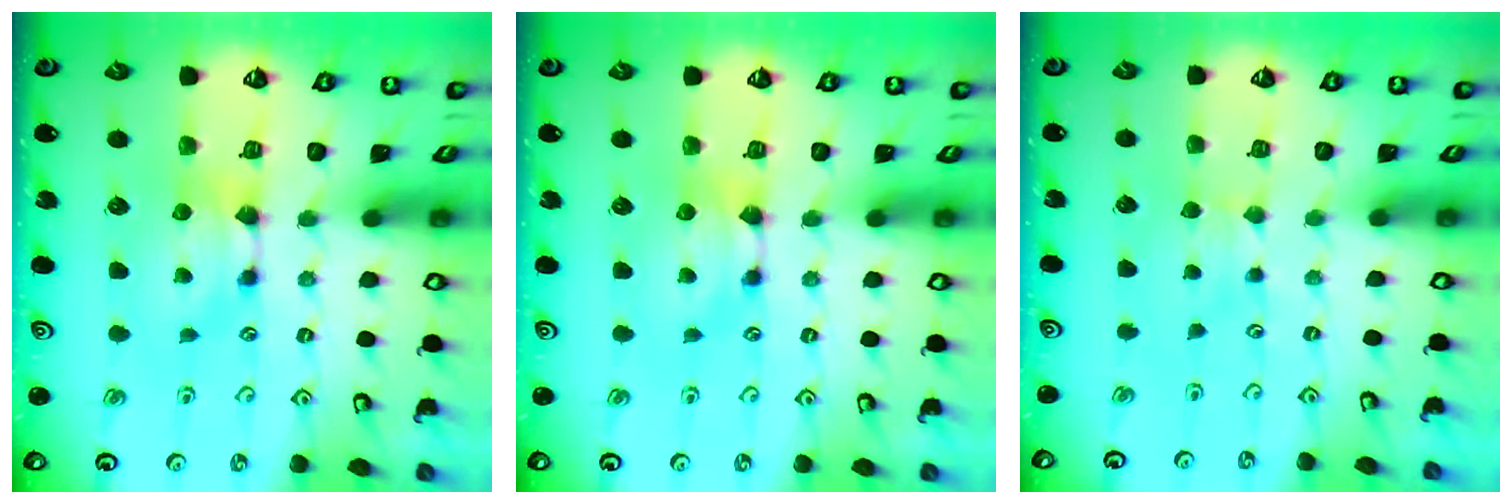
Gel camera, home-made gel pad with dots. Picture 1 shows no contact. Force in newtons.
{"total": 0.0}
{"total": 1.9, "press": 1.8, "slide": 0.4}